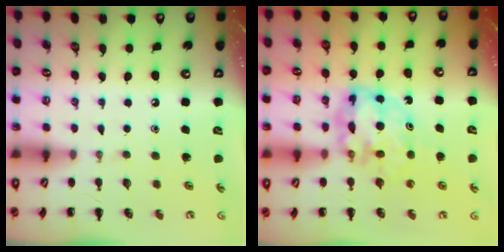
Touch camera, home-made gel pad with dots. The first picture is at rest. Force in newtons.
{"total": 8.2, "press": 8.0, "slide": 1.6}